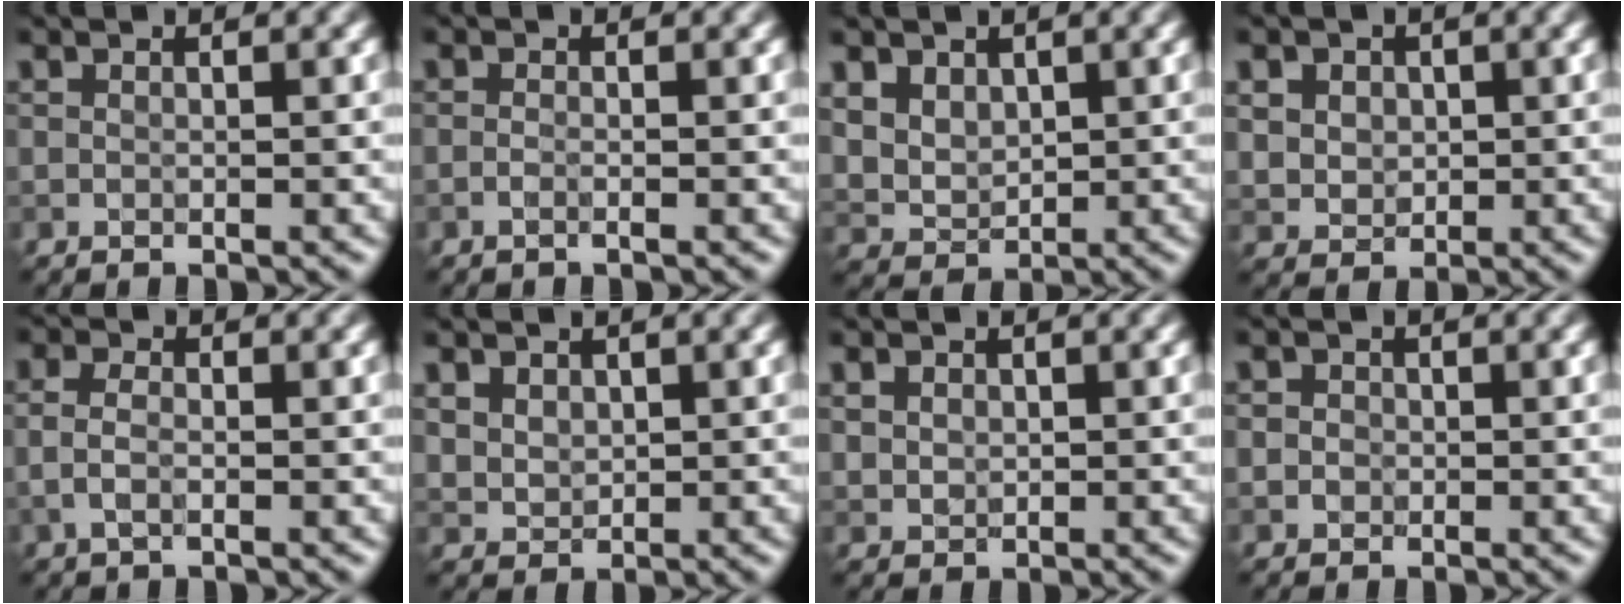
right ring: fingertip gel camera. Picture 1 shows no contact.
{"total": 0.8, "force": [-0.4, 0.2, 0.7], "torque": [-0.011, -0.003, -0.009]}
{"total": 4.3, "force": [2.1, 3.1, 2.0], "torque": [-0.064, 0.003, 0.055]}
{"total": 4.3, "force": [1.7, 3.4, 1.9], "torque": [-0.048, 0.011, 0.029]}
{"total": 1.9, "force": [-0.4, 1.0, 1.5], "torque": [-0.037, 0.001, -0.014]}
{"total": 2.1, "force": [1.1, 1.6, 0.8], "torque": [-0.024, -0.005, 0.030]}
{"total": 1.5, "force": [0.5, 1.3, 0.6], "torque": [-0.012, -0.003, 0.016]}
{"total": 1.7, "force": [0.2, 1.6, 0.7], "torque": [0.004, 0.009, -0.009]}